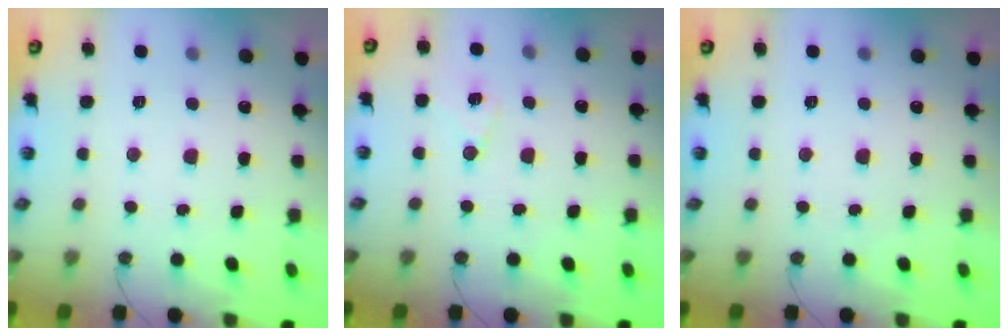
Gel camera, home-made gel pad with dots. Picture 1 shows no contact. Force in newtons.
{"total": 7.1, "press": 6.8, "slide": 1.9}
{"total": 0.0}